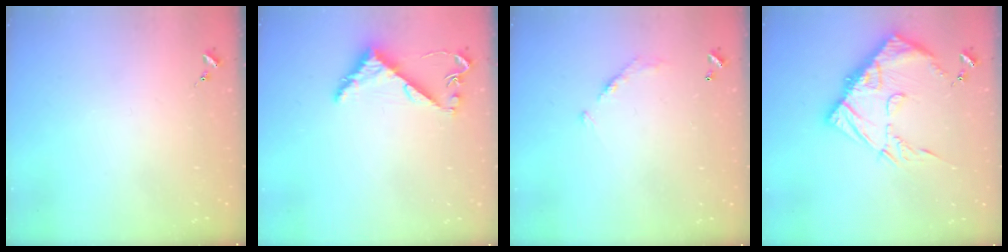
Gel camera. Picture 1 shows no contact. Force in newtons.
{"total": 5.2, "press": 5.2, "slide": 0.4}
{"total": 6.5, "press": 6.5, "slide": 0.4}
{"total": 15.6, "press": 15.5, "slide": 1.4}